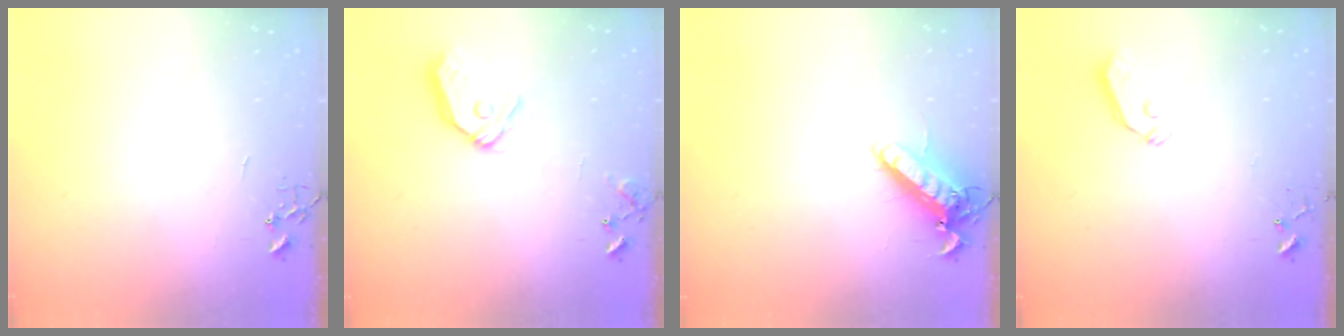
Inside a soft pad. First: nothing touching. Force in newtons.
{"total": 13.4, "press": 13.2, "slide": 1.8}
{"total": 13.3, "press": 13.0, "slide": 2.5}
{"total": 4.8, "press": 4.8, "slide": 0.4}